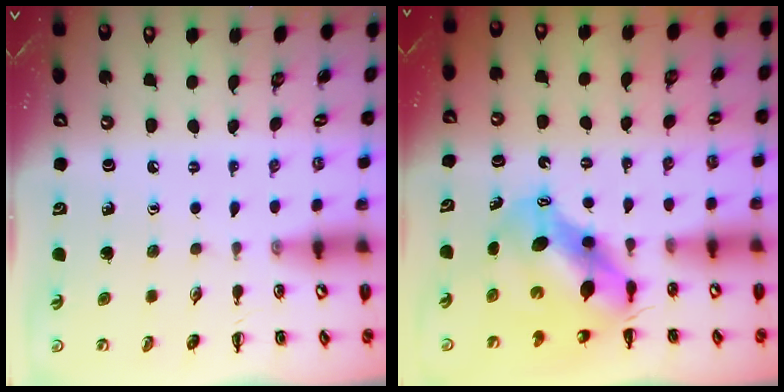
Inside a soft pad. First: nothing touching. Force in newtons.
{"total": 7.5, "press": 7.4, "slide": 1.5}